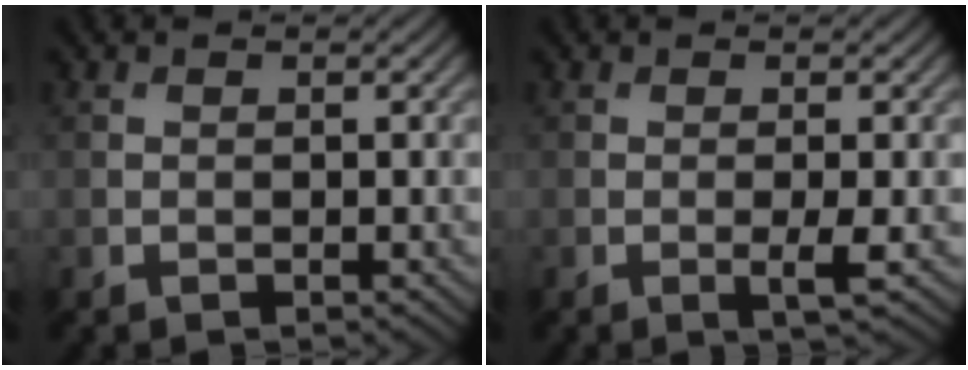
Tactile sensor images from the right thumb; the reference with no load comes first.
{"total": 1.8, "force": [-0.4, 0.1, 1.7], "torque": [-0.034, -0.003, -0.008]}